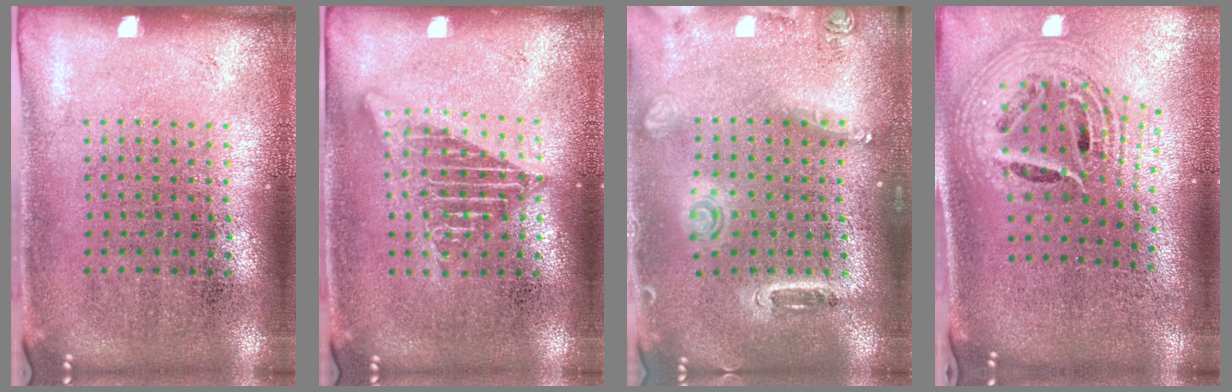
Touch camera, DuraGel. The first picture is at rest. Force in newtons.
{"total": 1.7, "press": 1.7, "slide": 0.2}
{"total": 1.6, "press": 1.5, "slide": 0.3}
{"total": 2.5, "press": 1.7, "slide": 1.8}